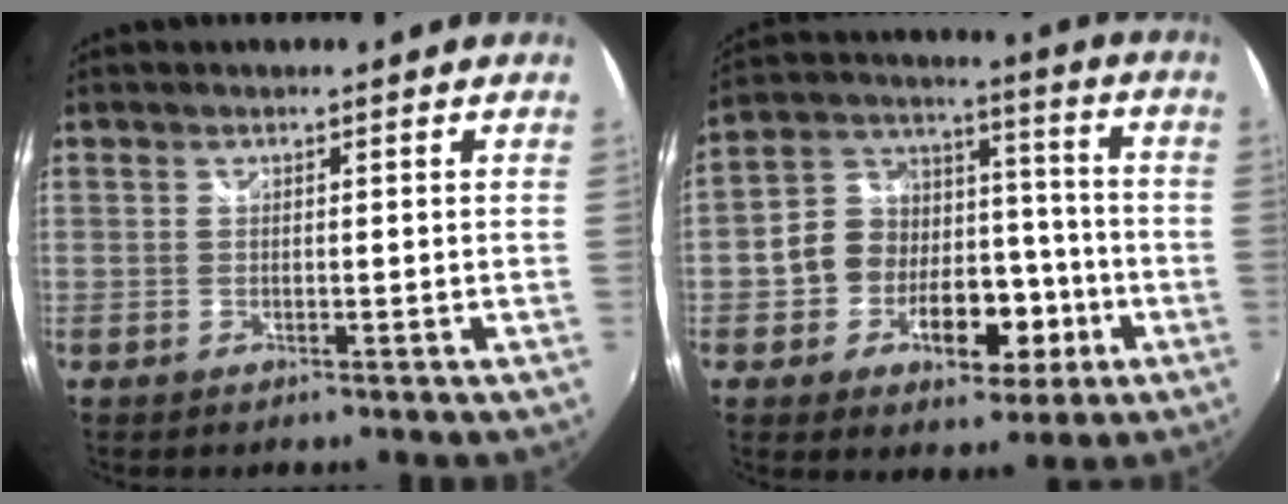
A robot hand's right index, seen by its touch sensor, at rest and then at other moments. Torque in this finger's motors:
{"motor_torque": [0.49, -0.27, 0.71, 0.14]}